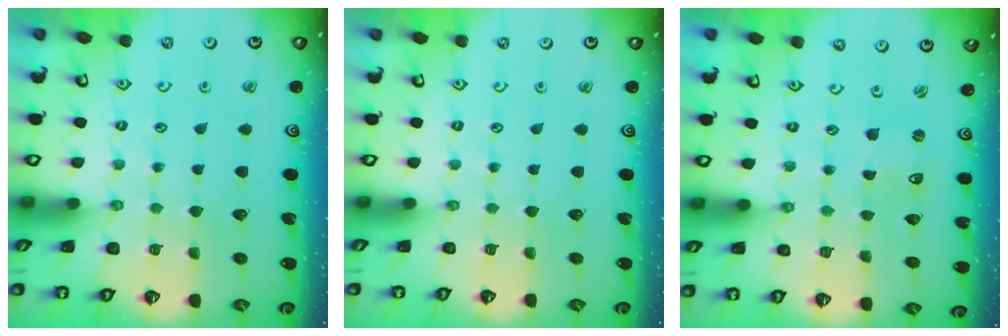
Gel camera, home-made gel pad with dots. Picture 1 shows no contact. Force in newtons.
{"total": 0.0}
{"total": 0.7, "press": 0.7, "slide": 0.0}